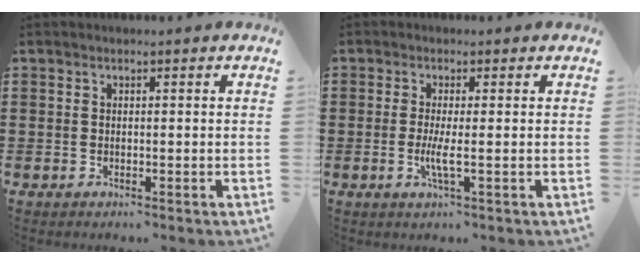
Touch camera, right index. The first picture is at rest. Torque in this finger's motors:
{"motor_torque": [2.14, 0.00, 0.10, 0.03]}